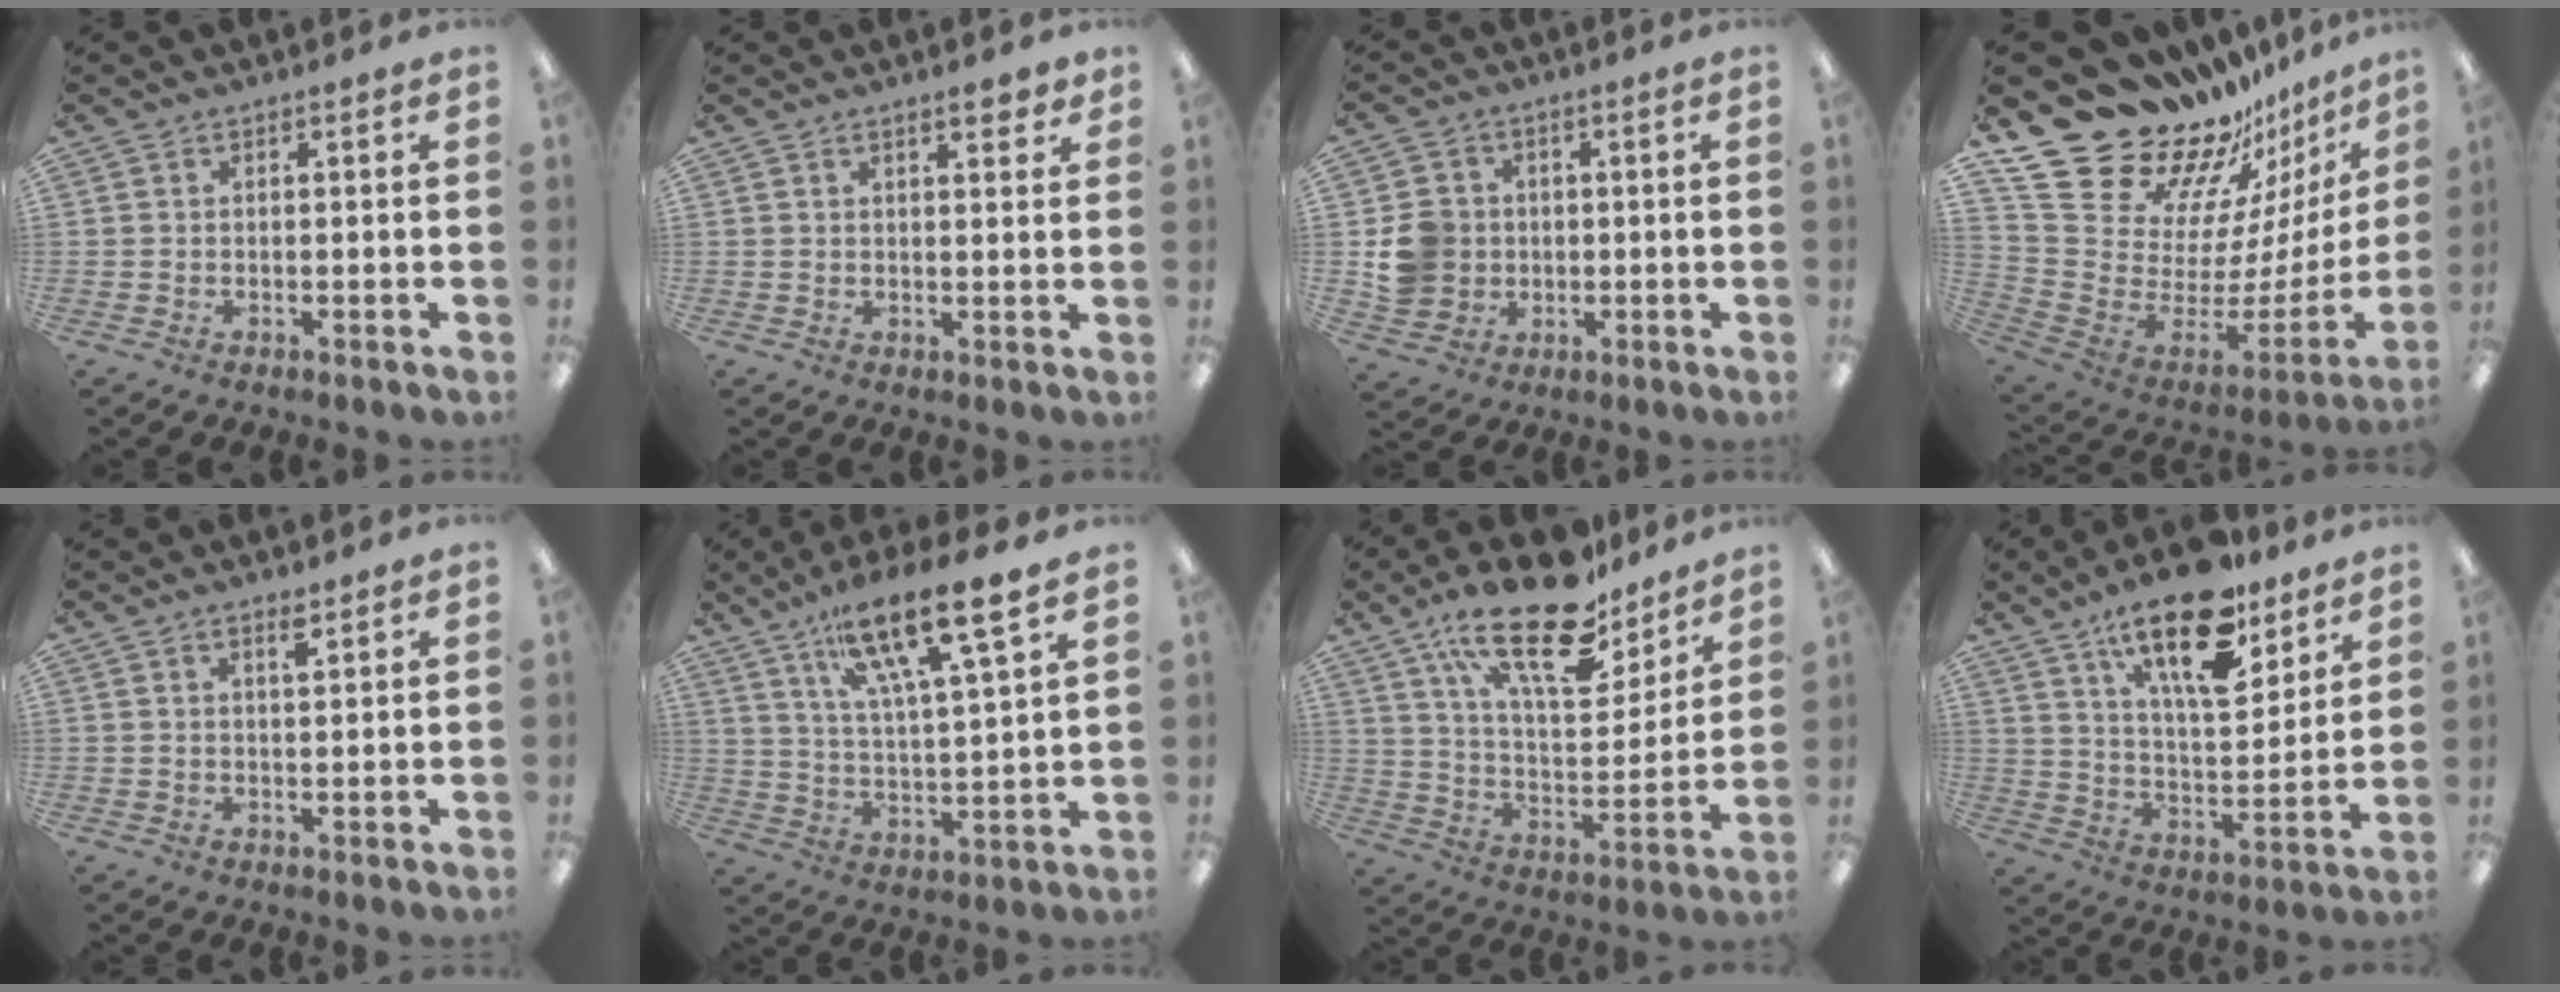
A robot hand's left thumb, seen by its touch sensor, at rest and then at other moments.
{"total": 3.6, "force": [2.7, 1.0, 2.2], "torque": [-0.025, -0.014, 0.042]}
{"total": 8.2, "force": [0.5, 7.7, 2.6], "torque": [-0.054, 0.010, 0.014]}
{"total": 24.6, "force": [19.8, 10.6, 10.1], "torque": [-0.165, -0.179, 0.388]}
{"total": 2.2, "force": [1.7, 0.3, 1.3], "torque": [-0.022, -0.005, 0.029]}
{"total": 15.6, "force": [11.6, 2.6, 10.2], "torque": [-0.177, -0.063, 0.187]}
{"total": 23.5, "force": [15.7, 9.4, 14.7], "torque": [-0.239, -0.090, 0.270]}
{"total": 19.6, "force": [13.3, 7.5, 12.2], "torque": [-0.201, -0.073, 0.222]}